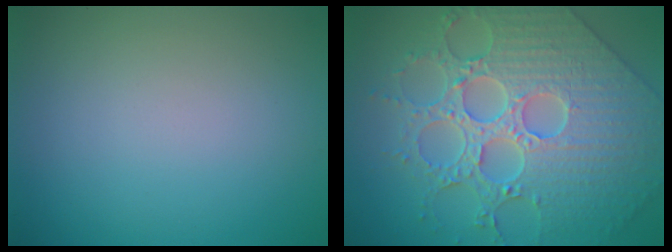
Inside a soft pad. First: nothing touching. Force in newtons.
{"total": 7.5, "press": 6.6, "slide": 3.5}